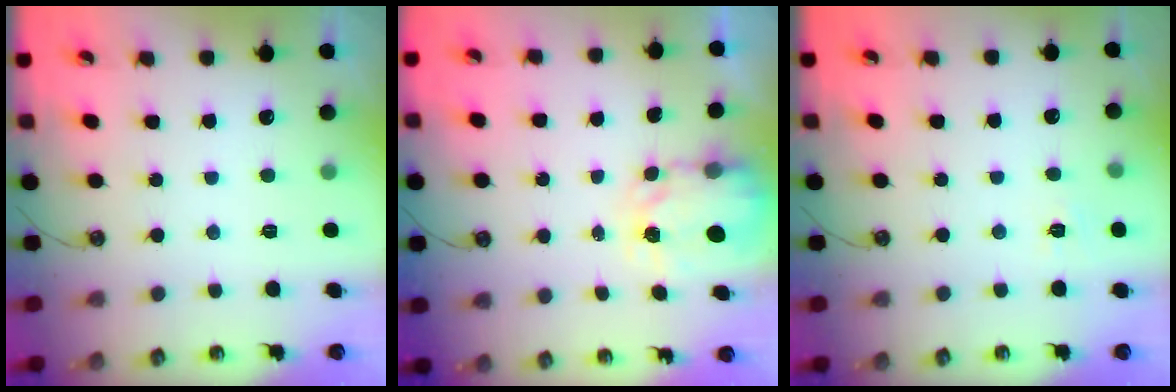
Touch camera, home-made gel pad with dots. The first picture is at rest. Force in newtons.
{"total": 3.9, "press": 3.9, "slide": 0.3}
{"total": 4.1, "press": 4.1, "slide": 0.4}